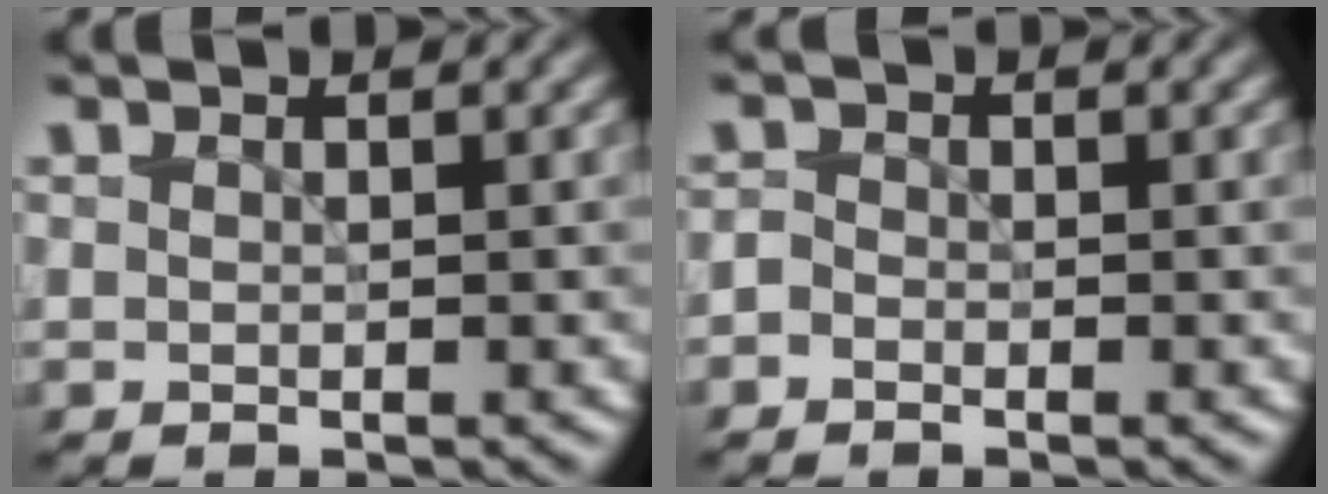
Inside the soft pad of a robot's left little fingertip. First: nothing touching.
{"total": 1.1, "force": [-0.8, 0.6, 0.4], "torque": [-0.013, 0.002, -0.019]}